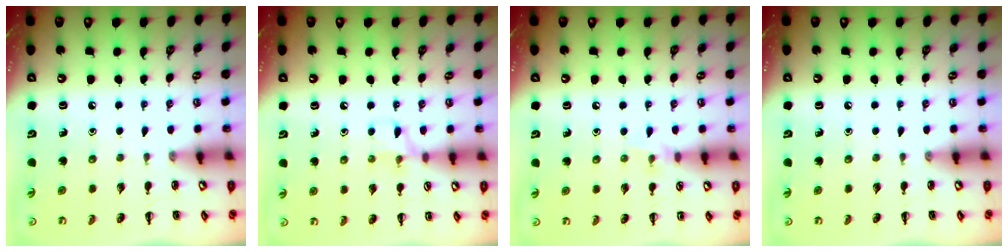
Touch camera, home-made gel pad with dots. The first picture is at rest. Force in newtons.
{"total": 6.8, "press": 6.6, "slide": 1.6}
{"total": 5.6, "press": 5.3, "slide": 1.6}
{"total": 0.0}